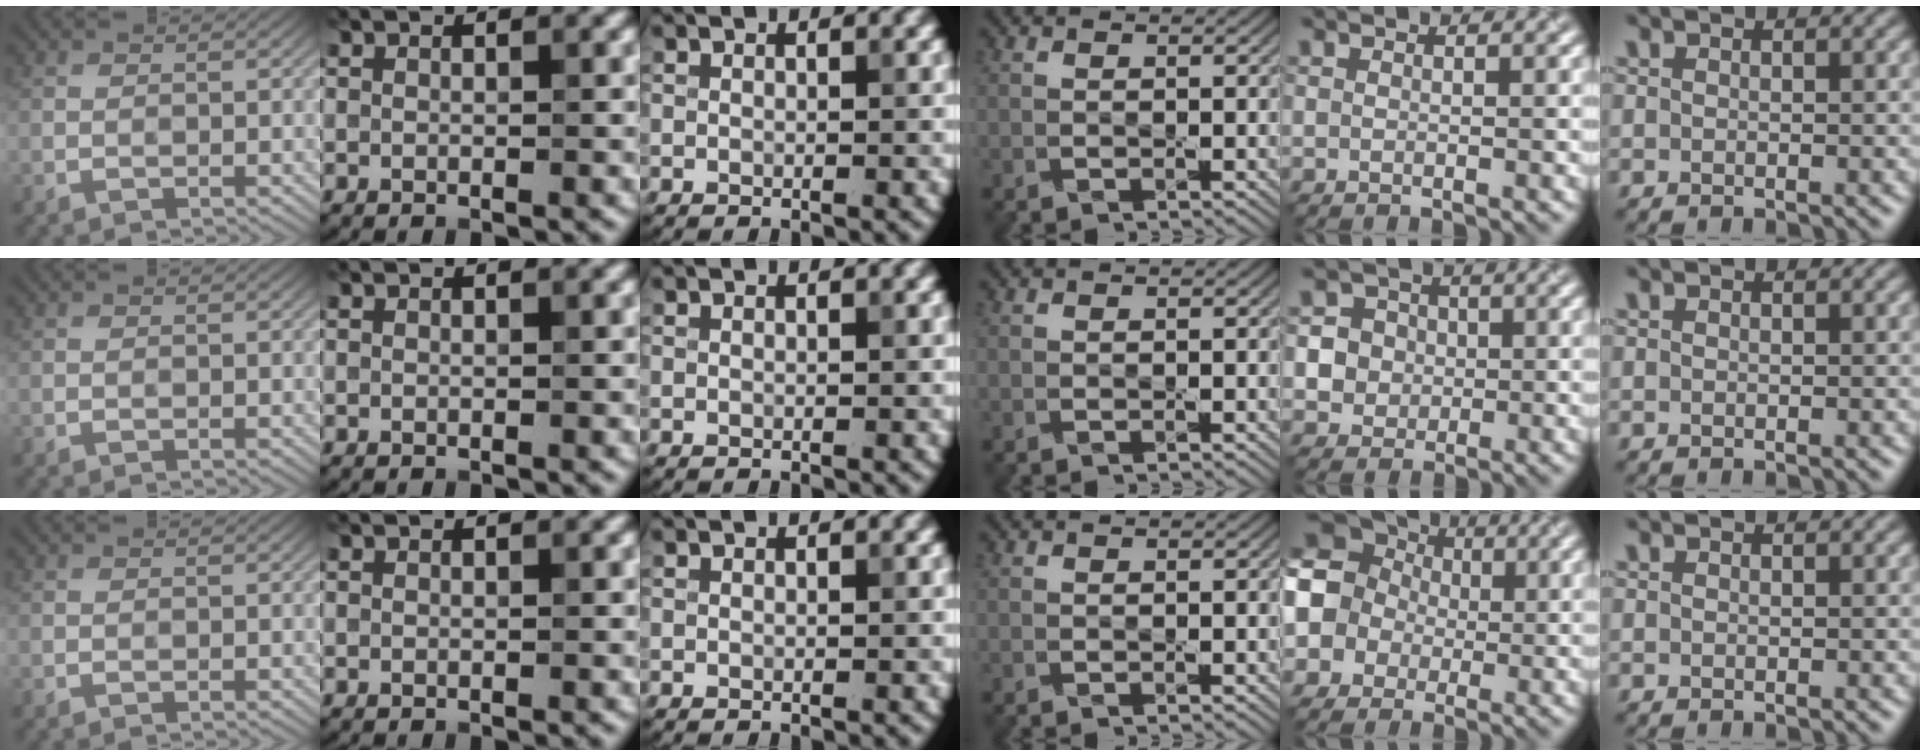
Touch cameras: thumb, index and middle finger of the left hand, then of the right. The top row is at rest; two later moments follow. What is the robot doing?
{"motion": "press", "object": "joystick"}